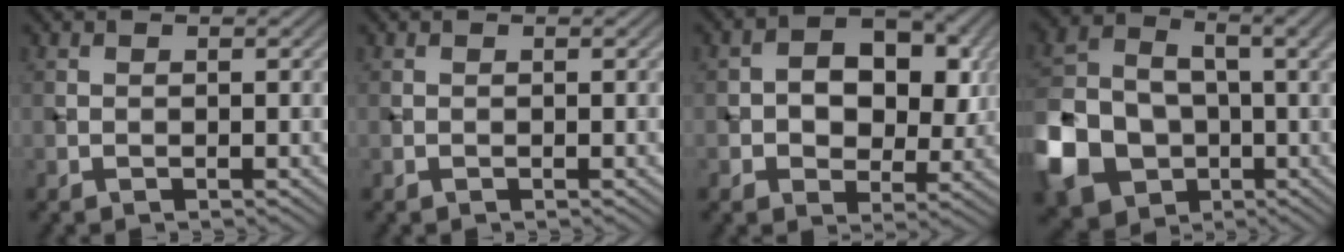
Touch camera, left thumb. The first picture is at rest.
{"total": 0.0}
{"total": 7.9, "force": [0.8, 5.7, 5.3], "torque": [-0.084, 0.003, 0.007]}
{"total": 13.7, "force": [-3.5, 10.1, 8.5], "torque": [-0.217, -0.026, -0.063]}